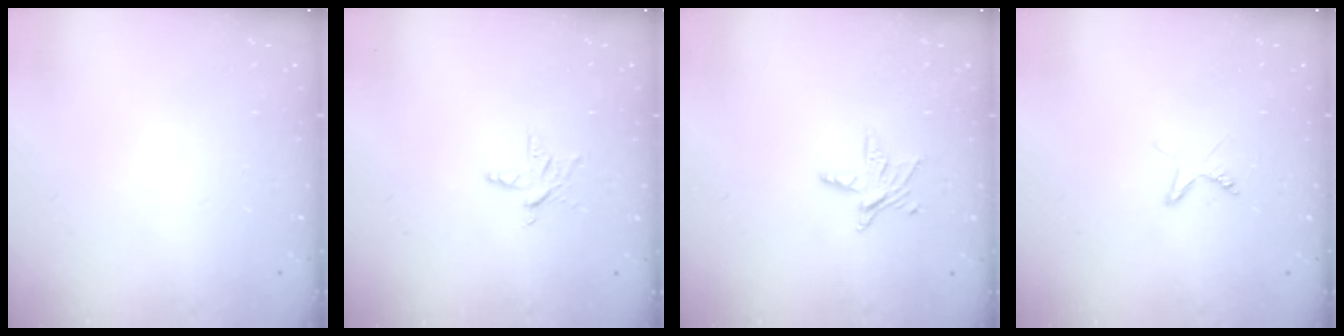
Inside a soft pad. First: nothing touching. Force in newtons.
{"total": 5.0, "press": 5.0, "slide": 0.3}
{"total": 7.0, "press": 7.0, "slide": 0.5}
{"total": 3.8, "press": 3.8, "slide": 0.4}